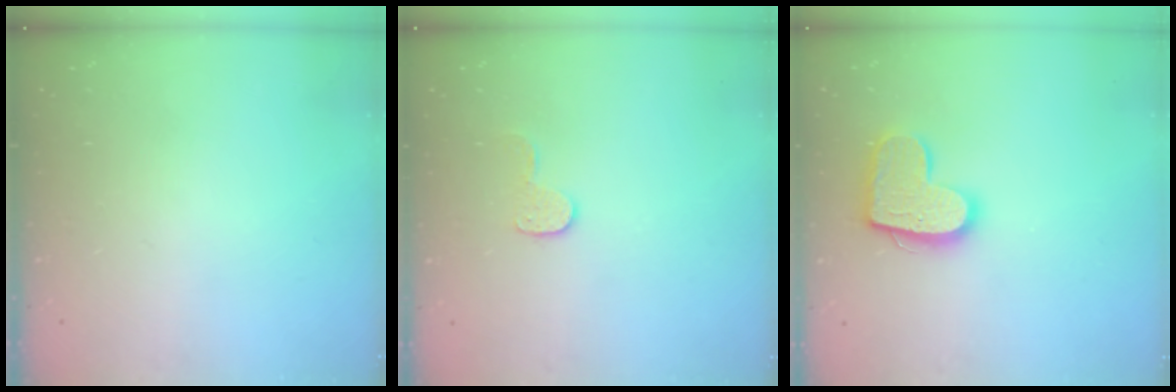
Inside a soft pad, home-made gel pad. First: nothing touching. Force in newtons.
{"total": 6.1, "press": 6.1, "slide": 0.2}
{"total": 14.5, "press": 14.5, "slide": 0.8}